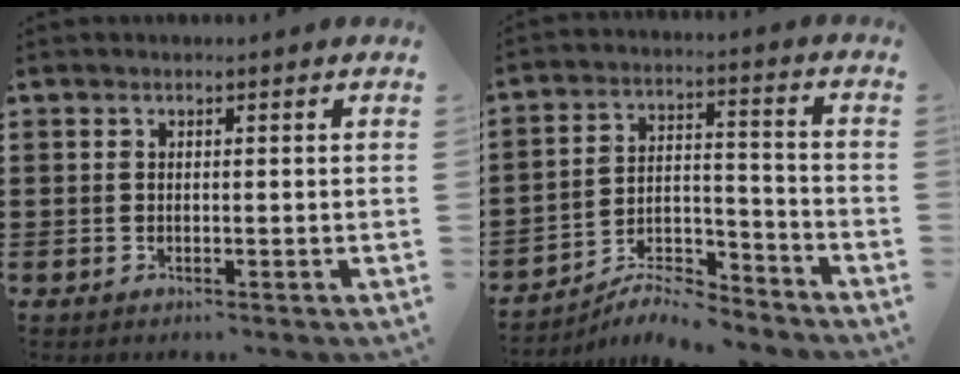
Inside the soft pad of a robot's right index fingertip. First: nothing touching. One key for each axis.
{"total": 8.1, "fx": -7.5, "fy": 1.6, "fz": 2.5, "tx": -0.037, "ty": 0.023, "tz": -0.141}